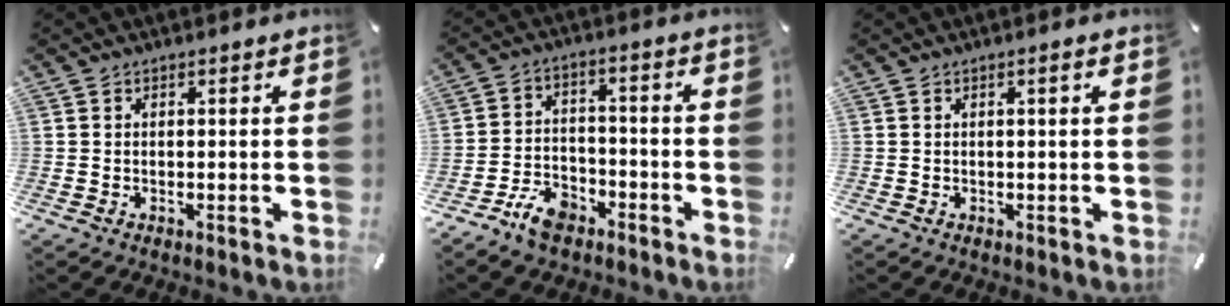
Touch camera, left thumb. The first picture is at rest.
{"total": 8.4, "force": [-5.7, 5.0, 3.6], "torque": [-0.064, 0.040, -0.106]}
{"total": 1.7, "force": [0.2, 0.1, 1.7], "torque": [-0.030, -0.001, 0.003]}